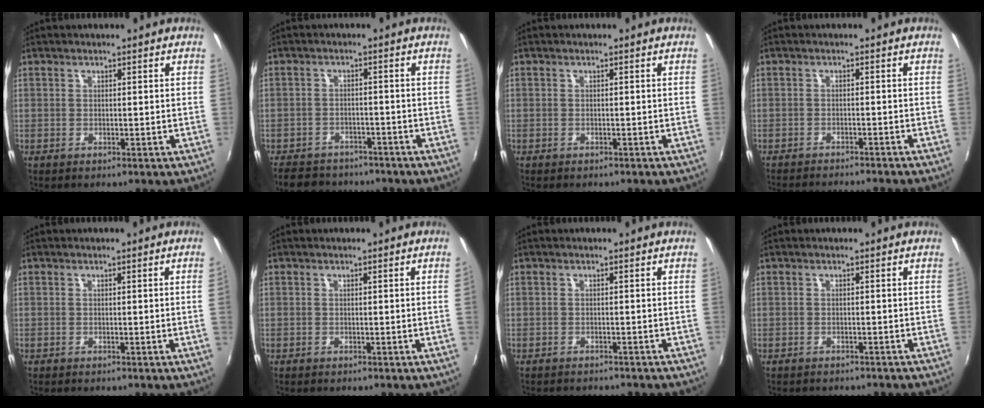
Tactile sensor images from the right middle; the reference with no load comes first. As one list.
[{"total": 11.4, "force": [-9.4, 5.1, 3.7], "torque": [-0.098, -0.002, -0.139]}, {"total": 0.9, "force": [-0.8, 0.2, 0.2], "torque": [-0.009, -0.002, -0.011]}, {"total": 7.8, "force": [-7.2, 0.1, 2.9], "torque": [-0.067, -0.012, -0.108]}, {"total": 1.4, "force": [0.0, -0.9, 1.1], "torque": [-0.008, -0.011, 0.002]}, {"total": 1.0, "force": [0.1, -0.7, 0.8], "torque": [-0.005, -0.008, 0.003]}, {"total": 2.8, "force": [-2.6, 0.4, 0.8], "torque": [-0.024, -0.012, -0.039]}, {"total": 1.8, "force": [-1.7, 0.6, 0.4], "torque": [-0.016, -0.007, -0.026]}]